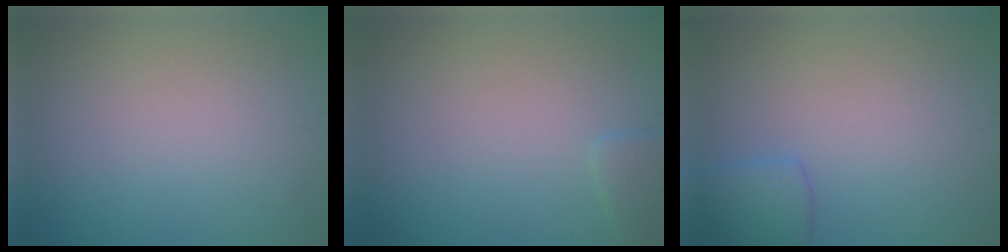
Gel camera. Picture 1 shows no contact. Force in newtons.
{"total": 1.1, "press": 1.1, "slide": 0.1}
{"total": 2.6, "press": 2.6, "slide": 0.1}